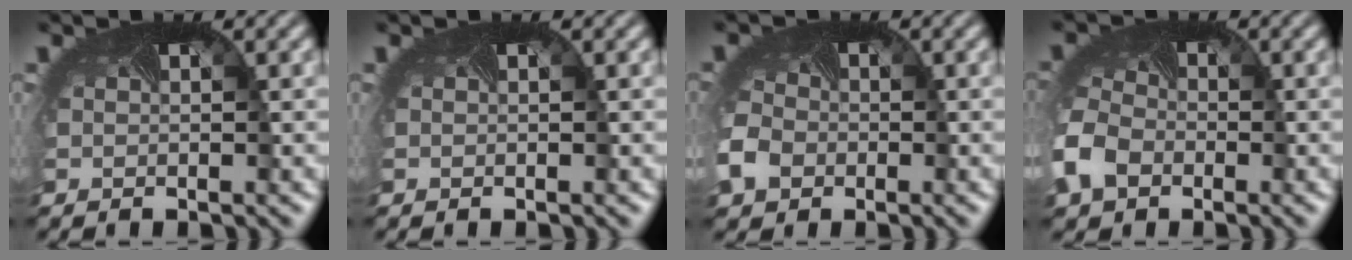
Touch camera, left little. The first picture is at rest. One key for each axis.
{"total": 0.0}
{"total": 5.1, "fx": -2.0, "fy": 4.0, "fz": 2.5, "tx": -0.071, "ty": -0.018, "tz": -0.038}
{"total": 6.2, "fx": -2.7, "fy": 4.6, "fz": 3.2, "tx": -0.092, "ty": -0.016, "tz": -0.054}